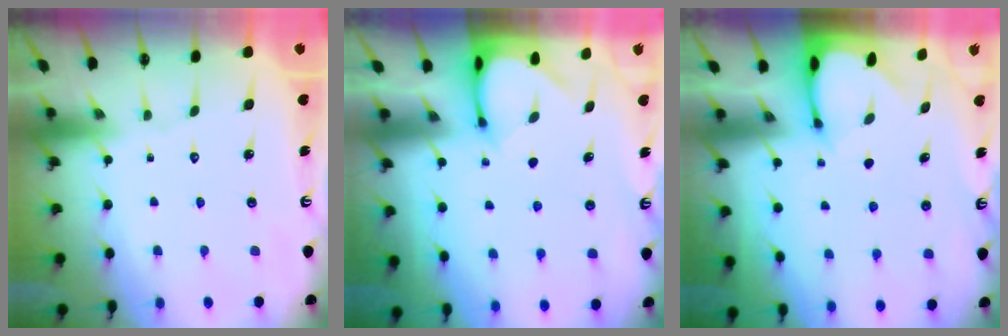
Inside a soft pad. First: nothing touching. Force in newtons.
{"total": 3.4, "press": 3.4, "slide": 0.3}
{"total": 2.3, "press": 2.3, "slide": 0.1}